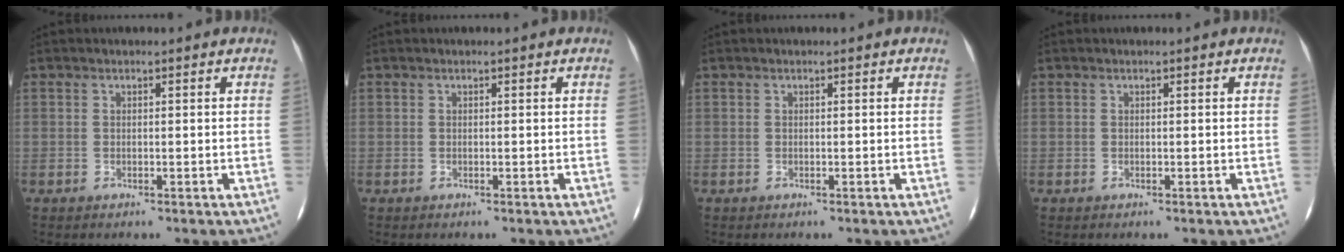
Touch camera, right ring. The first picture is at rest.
{"total": 0.0}
{"total": 0.0}
{"total": 0.0}